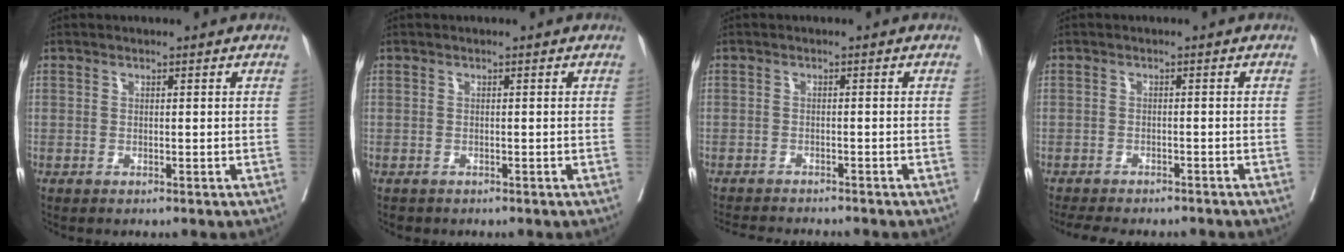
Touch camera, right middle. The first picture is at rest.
{"total": 0.7, "force": [-0.6, 0.4, 0.0], "torque": [-0.011, -0.001, -0.010]}
{"total": 7.5, "force": [-7.1, 0.7, 2.3], "torque": [-0.027, -0.009, -0.102]}
{"total": 8.7, "force": [-7.7, 2.7, 3.0], "torque": [-0.044, -0.006, -0.103]}